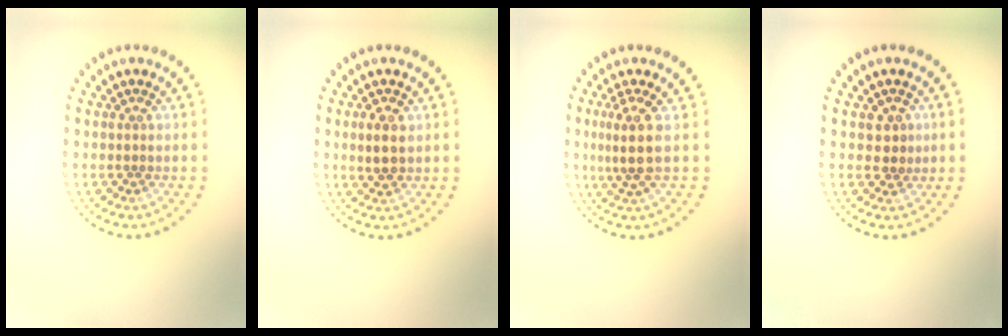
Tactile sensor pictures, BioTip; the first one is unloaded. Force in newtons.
{"total": 2.4, "press": 2.3, "slide": 0.6}
{"total": 2.9, "press": 2.3, "slide": 1.8}
{"total": 1.8, "press": 1.6, "slide": 0.7}